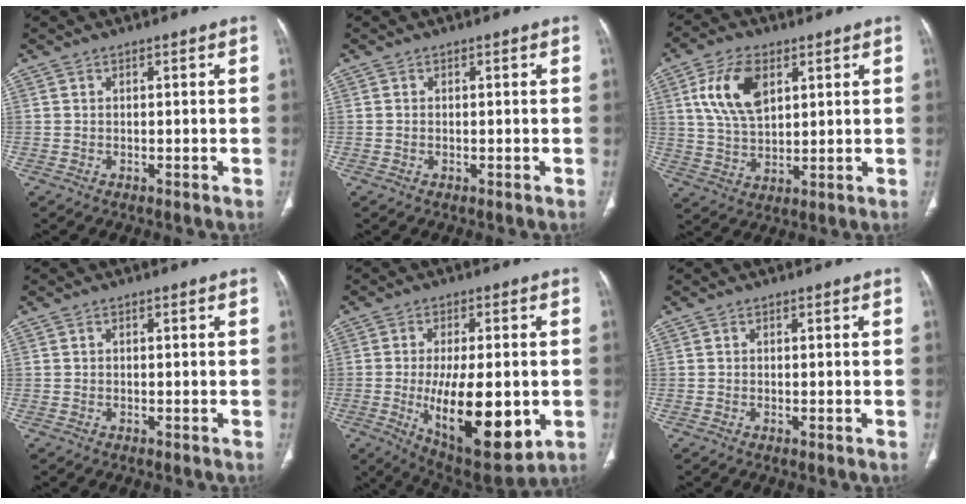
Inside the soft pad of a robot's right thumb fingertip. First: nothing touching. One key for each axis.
{"total": 0.0}
{"total": 11.2, "fx": 4.2, "fy": 6.3, "fz": 8.2, "tx": -0.148, "ty": -0.009, "tz": 0.084}
{"total": 0.0}
{"total": 19.3, "fx": -3.5, "fy": 7.9, "fz": 17.2, "tx": -0.265, "ty": -0.023, "tz": -0.033}
{"total": 0.0}